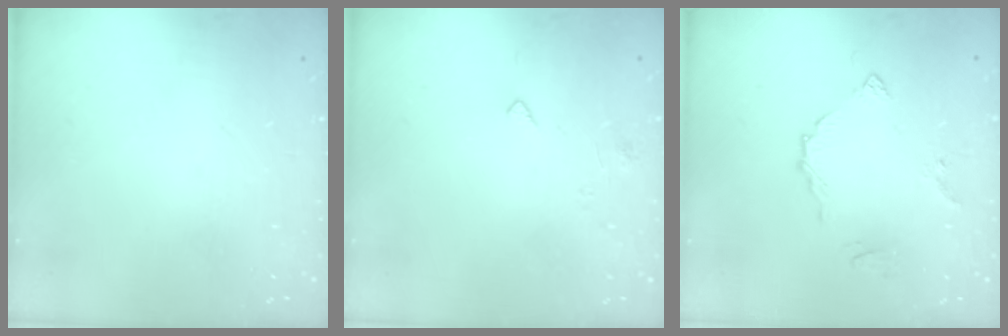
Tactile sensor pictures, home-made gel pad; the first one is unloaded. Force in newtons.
{"total": 2.8, "press": 2.8, "slide": 0.4}
{"total": 5.8, "press": 5.7, "slide": 0.5}